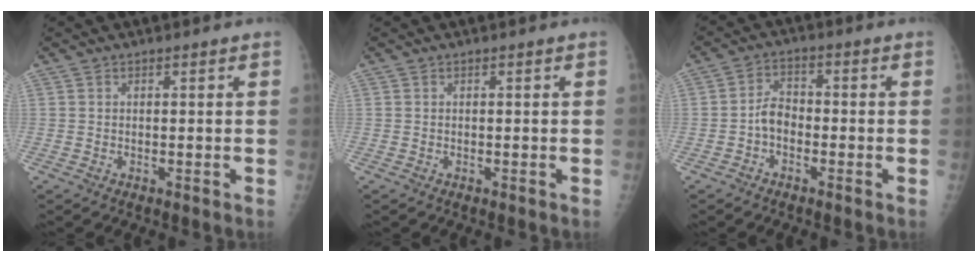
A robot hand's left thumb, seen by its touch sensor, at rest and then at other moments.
{"total": 0.0}
{"total": 4.1, "force": [-1.4, 2.9, 2.6], "torque": [-0.033, 0.021, -0.034]}